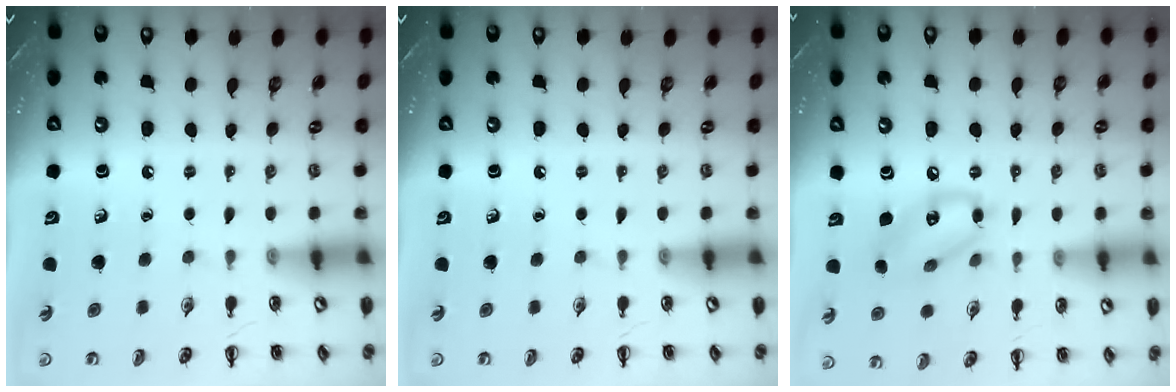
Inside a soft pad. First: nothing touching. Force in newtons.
{"total": 0.0}
{"total": 11.6, "press": 11.4, "slide": 2.1}